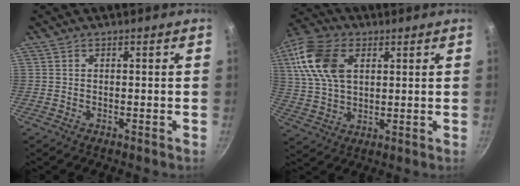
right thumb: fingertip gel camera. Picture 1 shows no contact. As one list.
[{"total": 14.7, "force": [4.5, 9.3, 10.4], "torque": [-0.194, 0.005, 0.083]}]